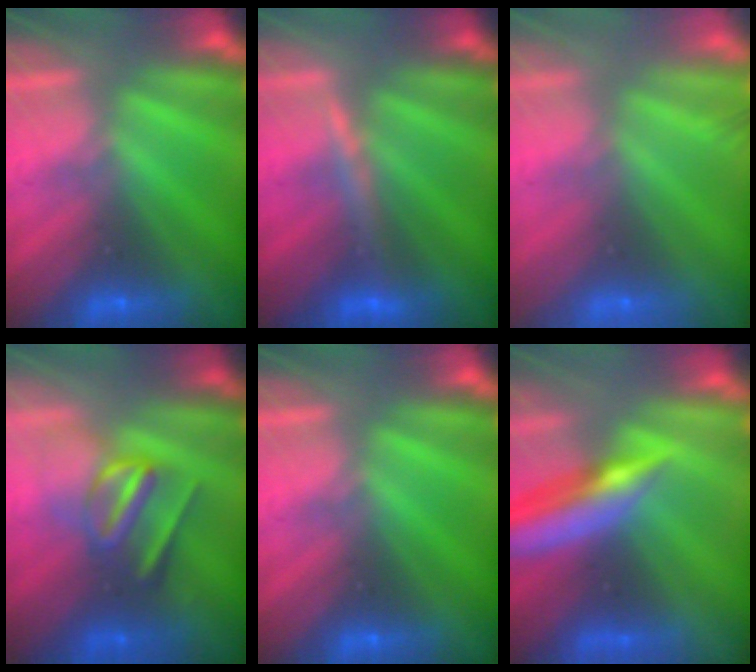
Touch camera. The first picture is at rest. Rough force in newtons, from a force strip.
{"total": 3.3}
{"total": 7.2}
{"total": 2.9}
{"total": 0.0}
{"total": 7.4}